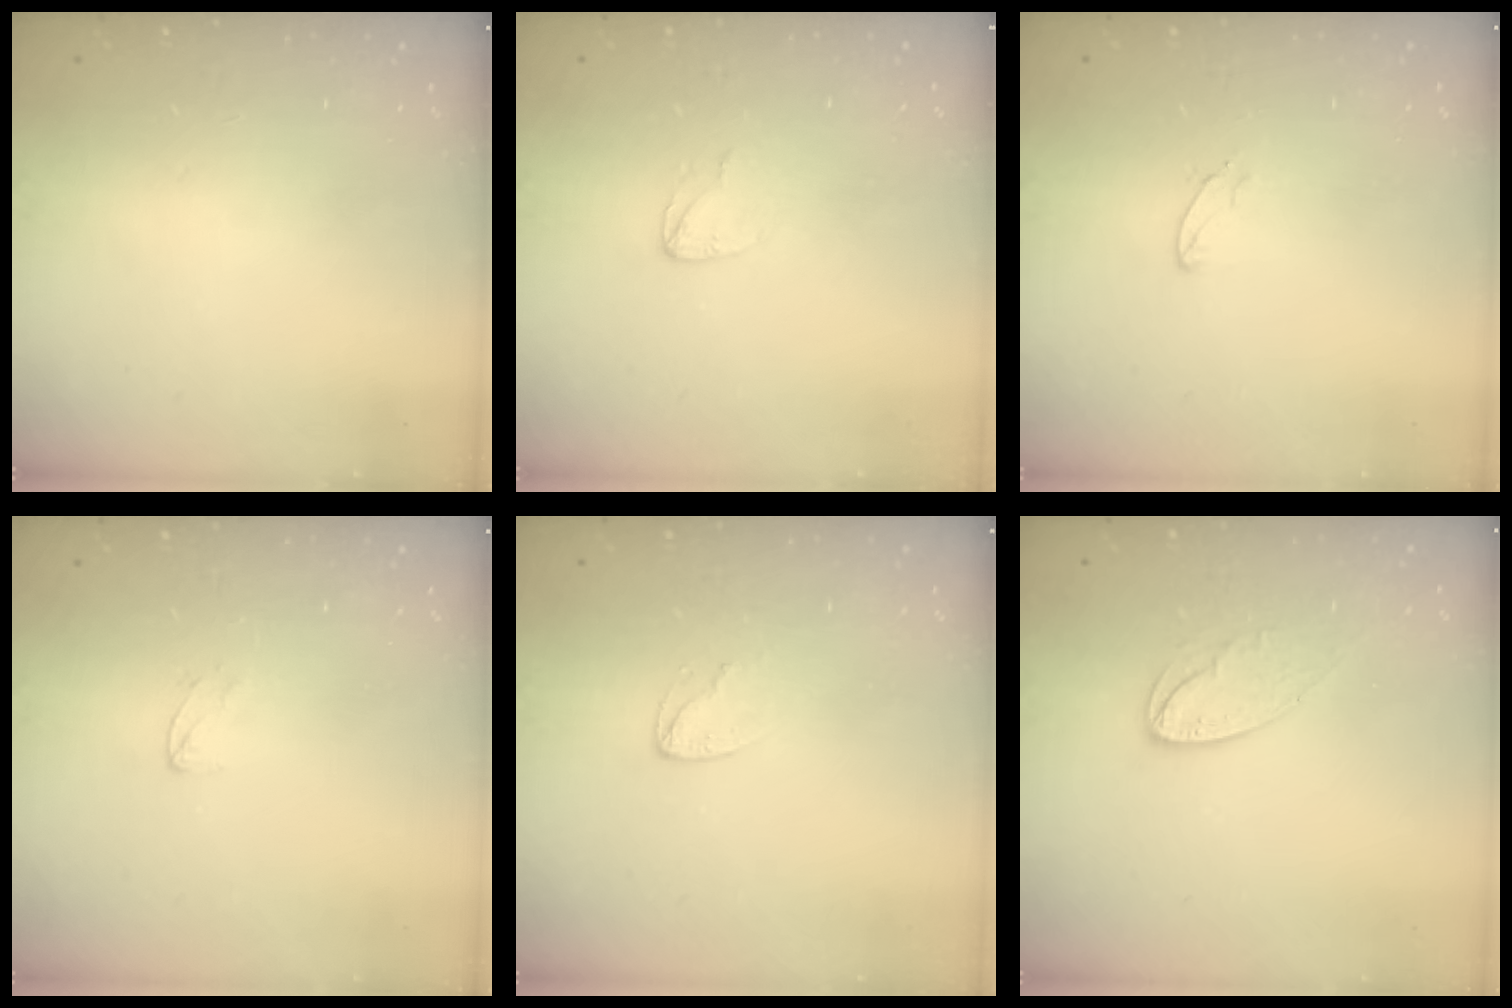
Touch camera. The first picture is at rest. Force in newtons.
{"total": 2.6, "press": 2.6, "slide": 0.0}
{"total": 4.7, "press": 4.6, "slide": 0.3}
{"total": 3.5, "press": 3.5, "slide": 0.4}
{"total": 4.6, "press": 4.5, "slide": 0.2}
{"total": 8.7, "press": 8.7, "slide": 0.7}